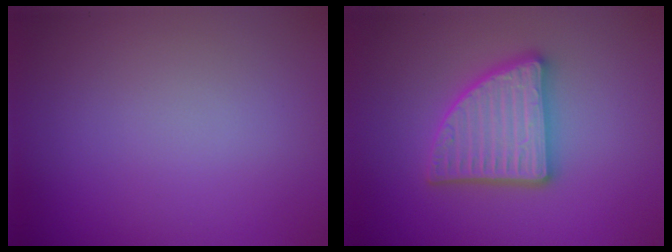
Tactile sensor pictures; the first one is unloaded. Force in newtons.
{"total": 4.9, "press": 4.9, "slide": 0.7}